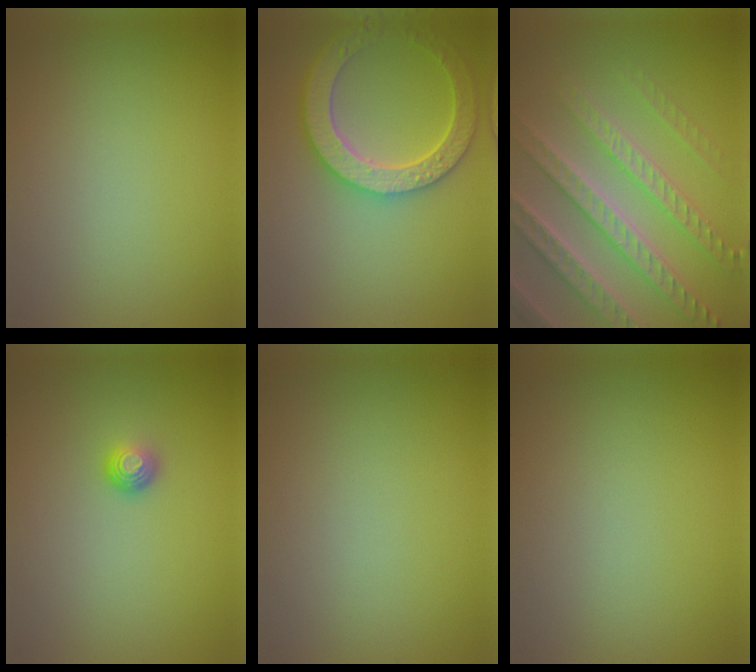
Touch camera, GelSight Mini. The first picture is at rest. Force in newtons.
{"total": 5.8, "press": 5.2, "slide": 2.4}
{"total": 7.0, "press": 6.8, "slide": 1.7}
{"total": 1.5, "press": 1.0, "slide": 1.1}
{"total": 0.0}
{"total": 0.0}